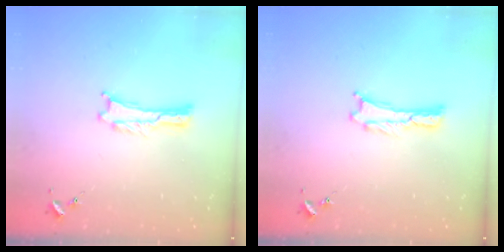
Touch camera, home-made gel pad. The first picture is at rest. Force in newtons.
{"total": 0.0}